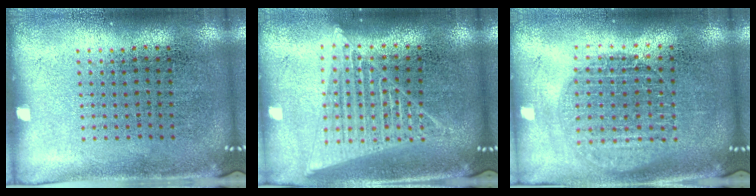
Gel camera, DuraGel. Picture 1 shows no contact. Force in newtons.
{"total": 1.9, "press": 1.7, "slide": 0.8}
{"total": 1.6, "press": 1.4, "slide": 0.7}